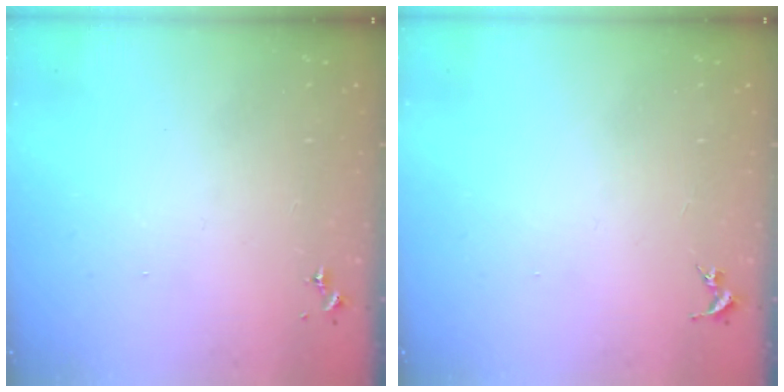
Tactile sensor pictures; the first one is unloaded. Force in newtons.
{"total": 0.0}